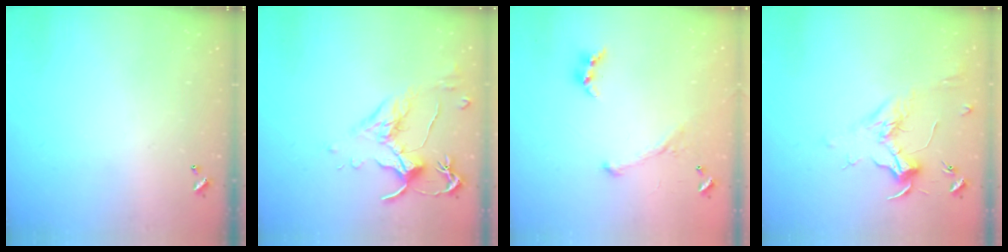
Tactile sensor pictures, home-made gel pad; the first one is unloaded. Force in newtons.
{"total": 1.6, "press": 1.4, "slide": 0.7}
{"total": 2.8, "press": 2.6, "slide": 1.0}
{"total": 1.8, "press": 1.6, "slide": 0.6}